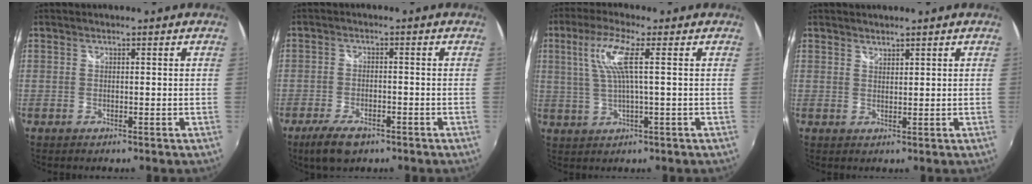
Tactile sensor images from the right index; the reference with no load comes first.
{"total": 7.0, "force": [-4.7, 2.9, 4.3], "torque": [-0.107, -0.018, -0.081]}
{"total": 7.4, "force": [1.9, 0.2, 7.1], "torque": [-0.138, 0.003, 0.043]}
{"total": 1.3, "force": [1.3, 0.4, 0.1], "torque": [0.002, 0.001, 0.023]}